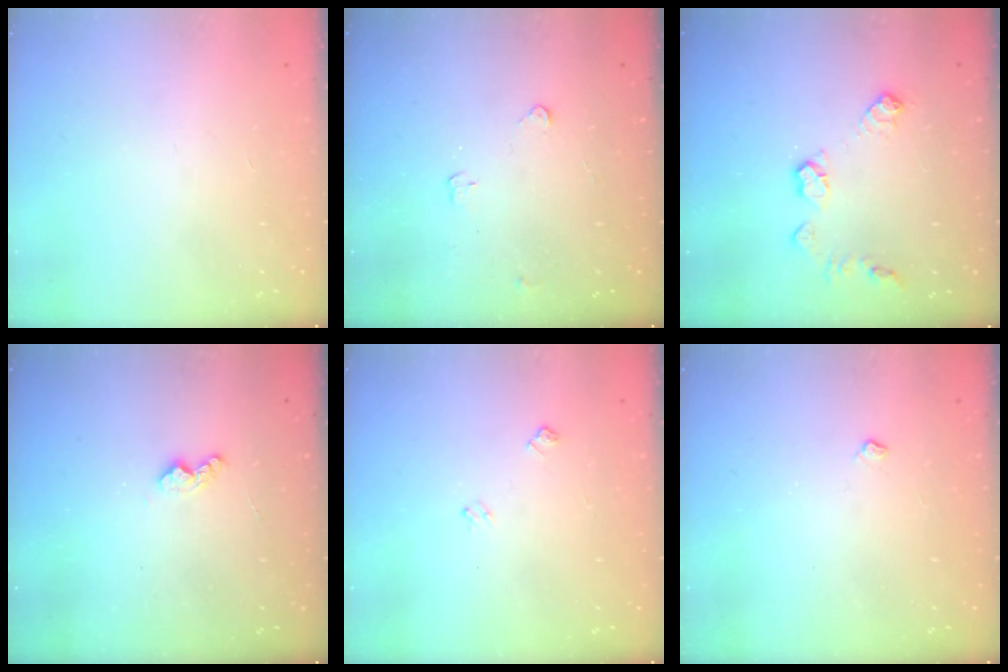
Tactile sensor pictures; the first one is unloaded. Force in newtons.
{"total": 3.2, "press": 3.1, "slide": 0.4}
{"total": 8.8, "press": 8.8, "slide": 0.3}
{"total": 5.9, "press": 5.9, "slide": 0.5}
{"total": 4.9, "press": 4.8, "slide": 0.7}
{"total": 3.5, "press": 3.5, "slide": 0.5}